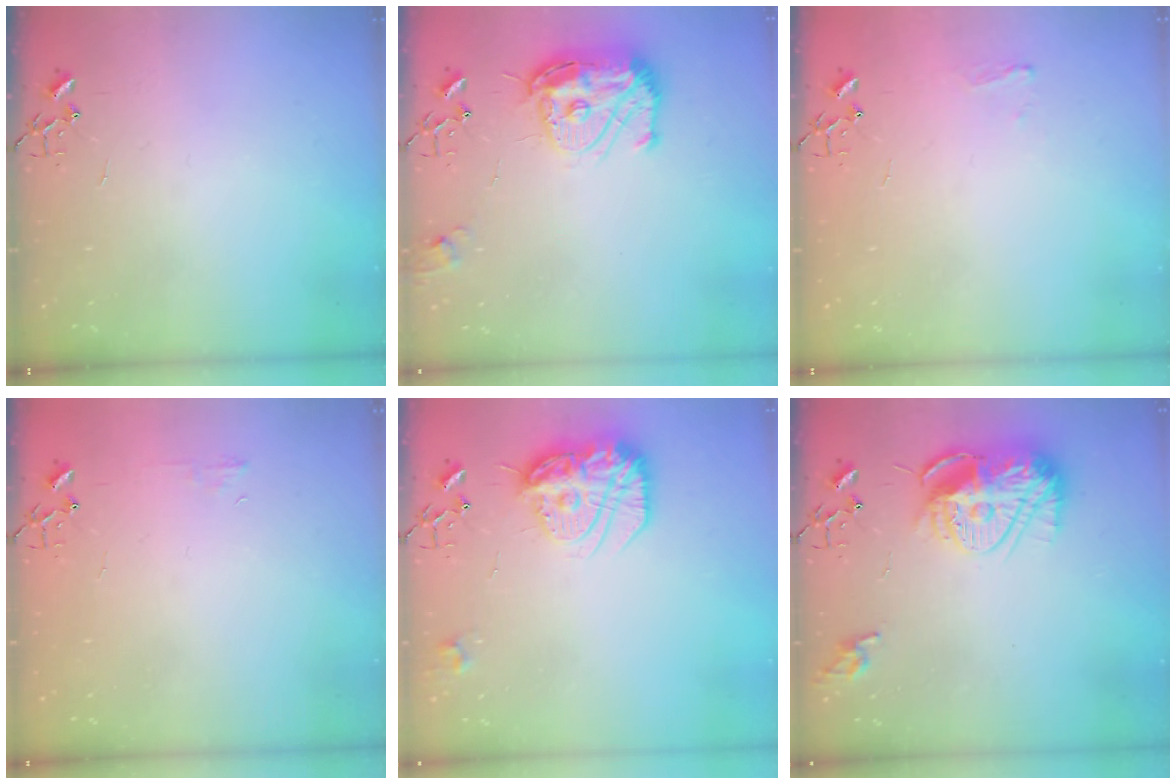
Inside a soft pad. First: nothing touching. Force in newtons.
{"total": 16.6, "press": 16.5, "slide": 1.6}
{"total": 5.2, "press": 5.1, "slide": 0.6}
{"total": 4.8, "press": 4.7, "slide": 0.7}
{"total": 17.7, "press": 17.6, "slide": 1.8}
{"total": 15.3, "press": 15.3, "slide": 0.9}